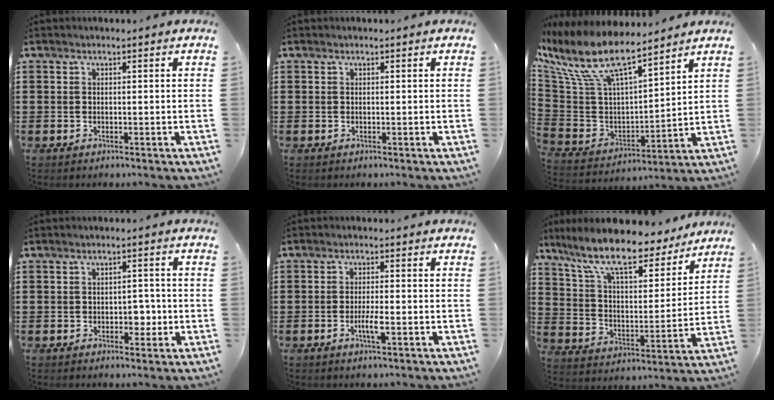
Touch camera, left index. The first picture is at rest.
{"total": 0.0}
{"total": 12.0, "force": [8.0, 3.6, 8.3], "torque": [-0.198, -0.047, 0.136]}
{"total": 3.3, "force": [-0.6, 2.0, 2.5], "torque": [-0.042, 0.001, -0.016]}
{"total": 3.2, "force": [-1.0, 0.5, 3.0], "torque": [-0.059, -0.002, -0.020]}
{"total": 12.2, "force": [10.2, 2.4, 6.3], "torque": [-0.162, -0.052, 0.177]}